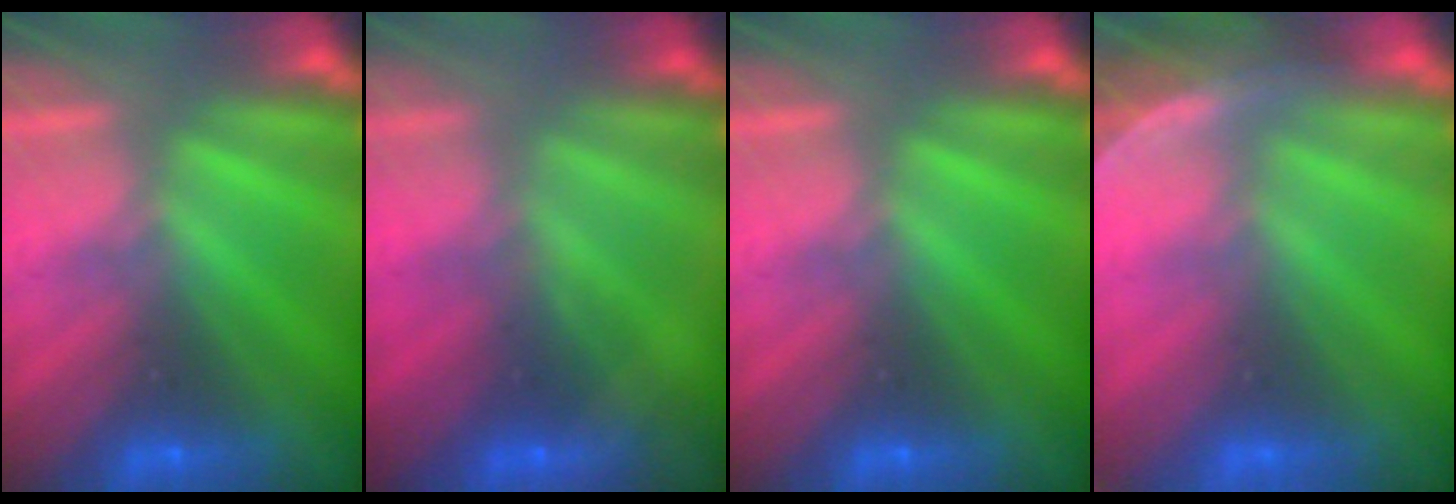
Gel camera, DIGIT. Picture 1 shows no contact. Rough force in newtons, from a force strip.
{"total": 1.7}
{"total": 0.0}
{"total": 3.8}